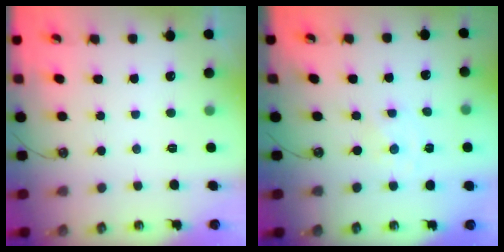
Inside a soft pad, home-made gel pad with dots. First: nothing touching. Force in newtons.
{"total": 0.0}